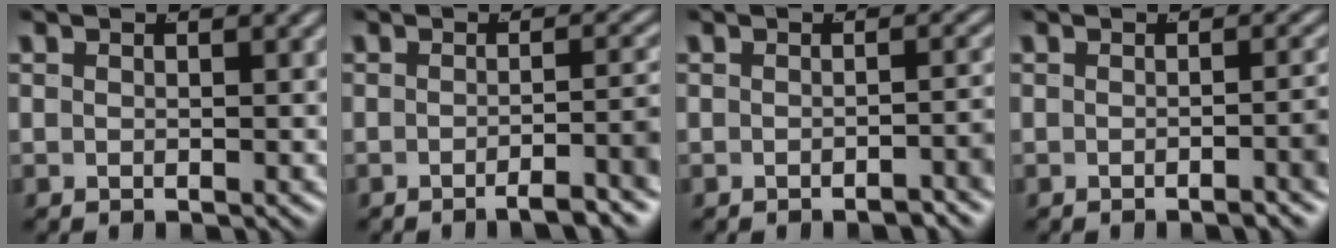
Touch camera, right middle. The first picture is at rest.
{"total": 4.2, "force": [-2.7, 0.5, 3.2], "torque": [-0.027, 0.002, -0.043]}
{"total": 2.1, "force": [-1.6, 0.0, 1.3], "torque": [-0.011, 0.005, -0.027]}
{"total": 2.3, "force": [-1.2, 0.0, 1.9], "torque": [-0.015, 0.007, -0.023]}